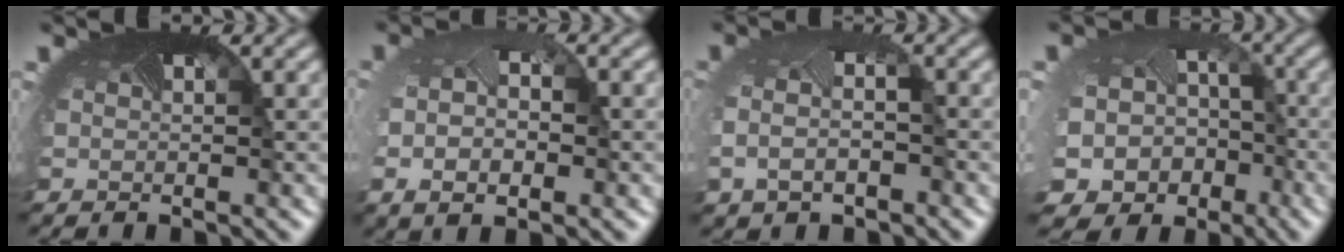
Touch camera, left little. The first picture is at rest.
{"total": 5.2, "force": [0.0, 3.1, 4.2], "torque": [-0.085, -0.003, 0.002]}
{"total": 3.6, "force": [-0.9, 2.2, 2.7], "torque": [-0.079, -0.020, -0.012]}
{"total": 14.0, "force": [-6.8, 11.5, 4.2], "torque": [-0.123, -0.066, -0.096]}